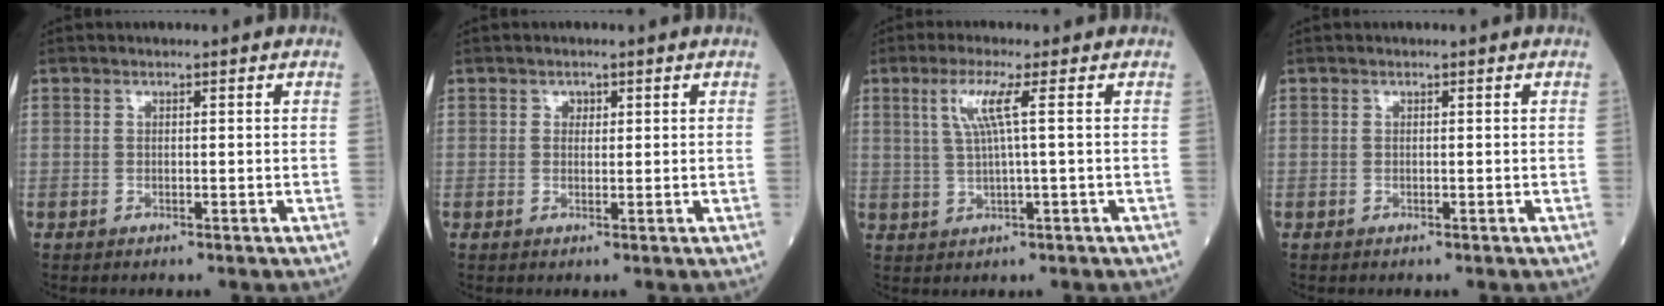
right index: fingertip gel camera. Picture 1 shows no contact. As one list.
[{"total": 1.0, "force": [0.4, 0.8, 0.4], "torque": [0.000, -0.001, 0.004]}, {"total": 4.8, "force": [1.4, -0.6, 4.6], "torque": [-0.096, 0.005, 0.032]}, {"total": 0.0}]